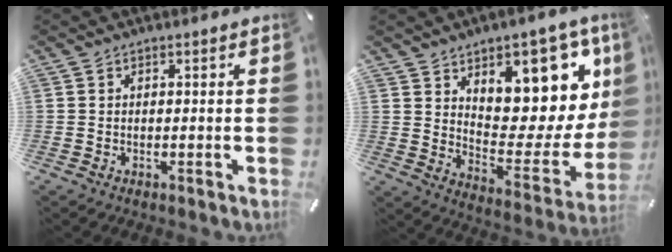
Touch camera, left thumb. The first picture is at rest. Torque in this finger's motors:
{"motor_torque": [2.58, 2.43, 1.14, -1.25, 0.13]}